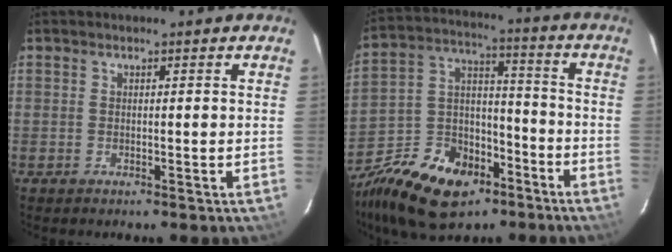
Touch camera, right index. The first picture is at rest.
{"total": 22.6, "force": [-13.8, 13.6, 11.7], "torque": [-0.270, 0.013, -0.216]}